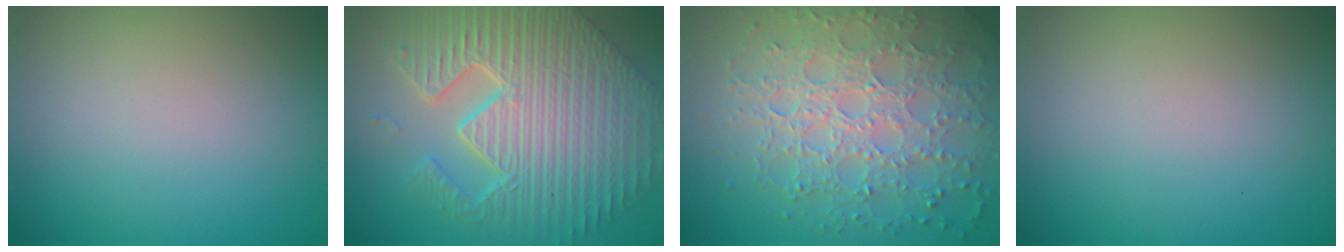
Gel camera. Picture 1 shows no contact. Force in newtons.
{"total": 11.8, "press": 7.8, "slide": 8.9}
{"total": 7.7, "press": 5.4, "slide": 5.4}
{"total": 0.0}